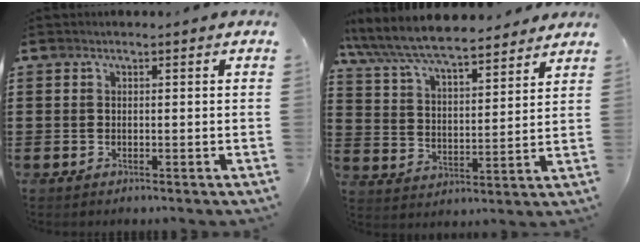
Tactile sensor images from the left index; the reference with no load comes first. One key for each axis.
{"total": 7.5, "fx": 6.9, "fy": 0.9, "fz": 2.6, "tx": -0.082, "ty": -0.040, "tz": 0.119}